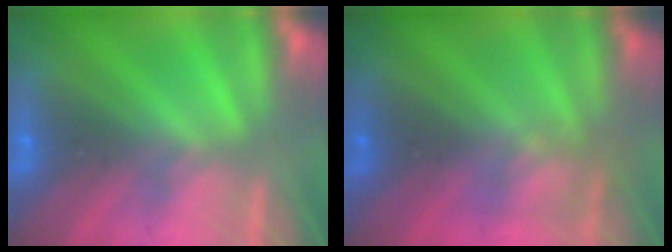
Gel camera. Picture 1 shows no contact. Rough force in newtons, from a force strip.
{"total": 2.4}